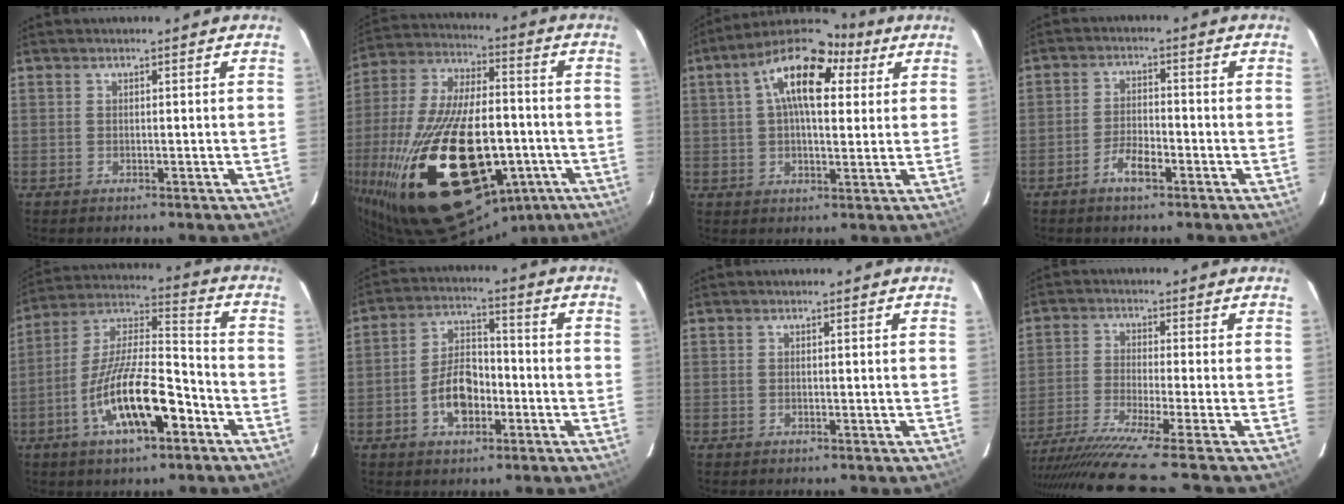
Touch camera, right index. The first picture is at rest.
{"total": 39.4, "force": [-14.5, 20.0, 30.7], "torque": [-0.621, -0.022, -0.214]}
{"total": 15.1, "force": [5.5, 6.9, 12.3], "torque": [-0.213, 0.033, 0.079]}
{"total": 4.6, "force": [-3.0, 1.5, 3.2], "torque": [-0.073, 0.002, -0.055]}
{"total": 17.0, "force": [-7.6, 5.4, 14.2], "torque": [-0.267, 0.000, -0.136]}
{"total": 8.9, "force": [-3.4, 5.4, 6.2], "torque": [-0.121, 0.023, -0.052]}
{"total": 0.0}
{"total": 14.8, "force": [-12.5, -2.8, 7.4], "torque": [-0.151, -0.058, -0.218]}